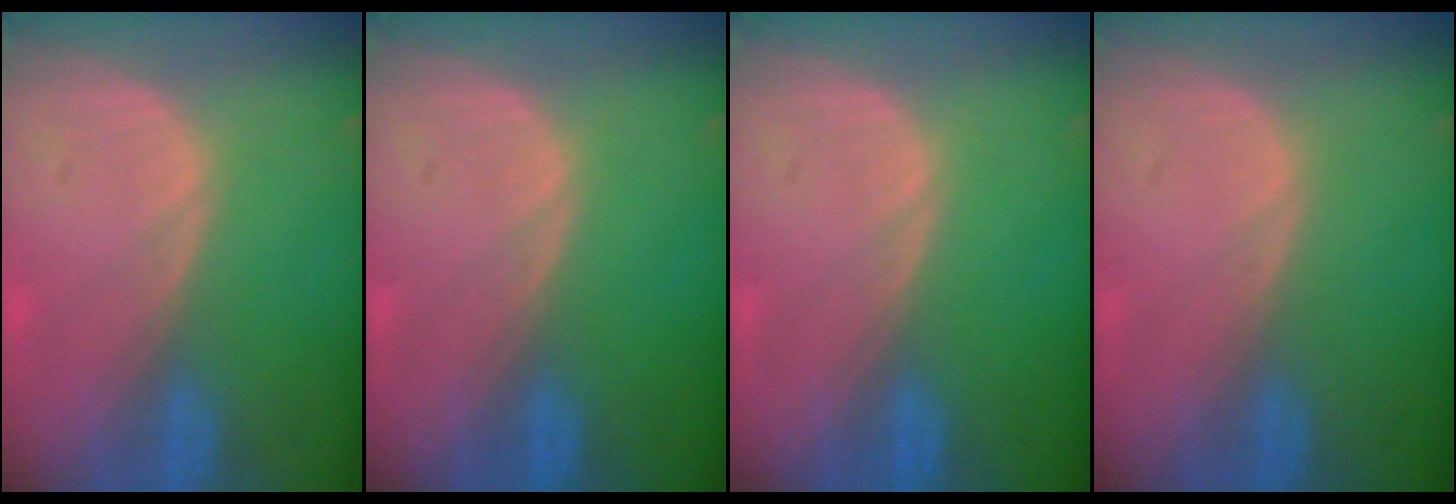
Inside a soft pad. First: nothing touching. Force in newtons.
{"total": 0.0}
{"total": 0.0}
{"total": 0.0}